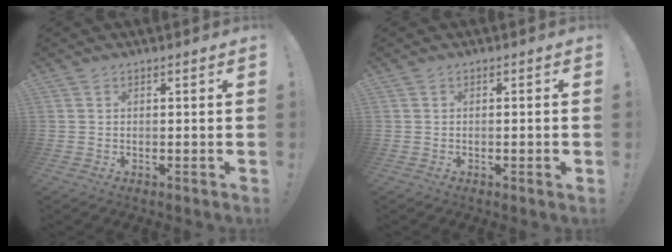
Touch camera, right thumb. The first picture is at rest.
{"total": 1.3, "force": [-0.6, 0.0, 1.1], "torque": [-0.023, 0.003, -0.010]}